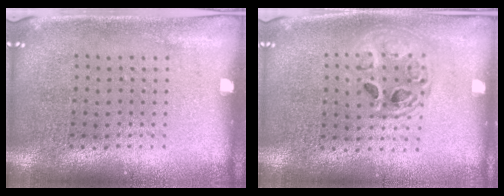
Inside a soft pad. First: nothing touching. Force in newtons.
{"total": 1.5, "press": 1.3, "slide": 0.7}